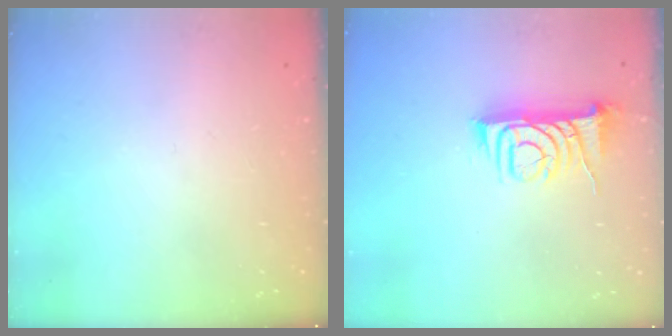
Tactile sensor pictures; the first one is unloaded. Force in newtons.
{"total": 8.1, "press": 8.1, "slide": 0.6}